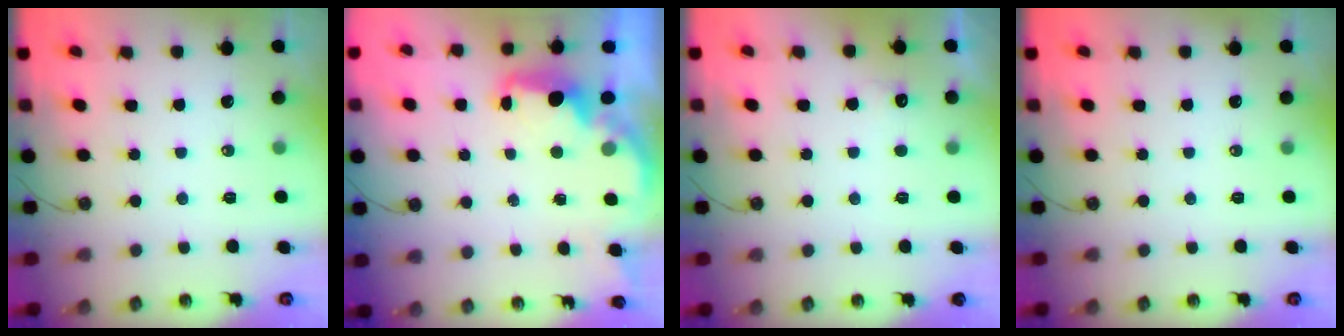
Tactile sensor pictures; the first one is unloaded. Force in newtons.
{"total": 2.5, "press": 2.4, "slide": 0.7}
{"total": 5.6, "press": 5.5, "slide": 1.1}
{"total": 0.0}